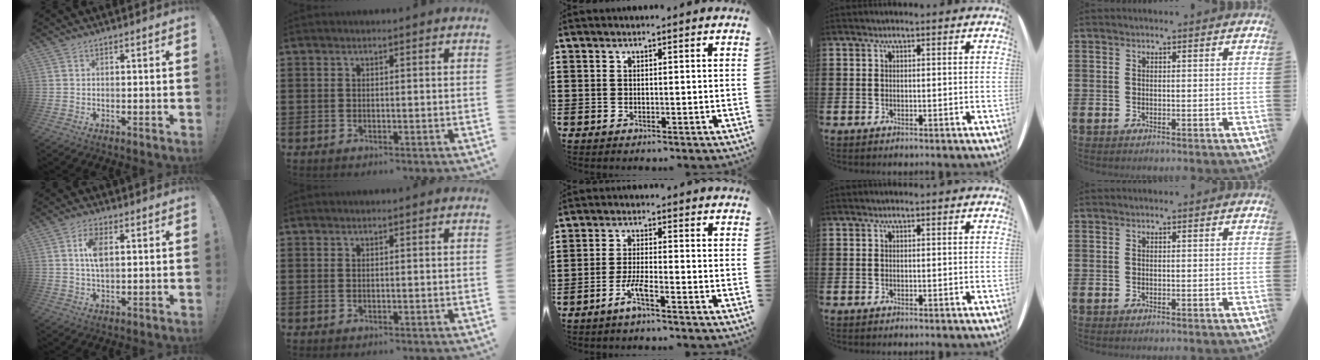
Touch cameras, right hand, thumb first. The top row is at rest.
{"thumb": {"total": 7.0, "force": [1.6, 3.5, 5.8], "torque": [-0.101, -0.003, 0.023]}, "middle": {"total": 3.7, "force": [-2.2, 0.3, 3.0], "torque": [-0.065, -0.002, -0.044]}}